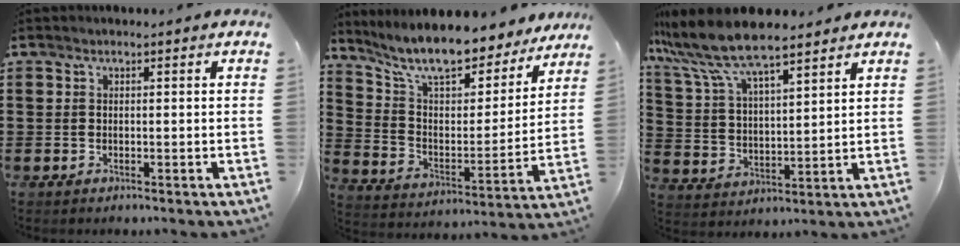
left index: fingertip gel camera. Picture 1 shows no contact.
{"total": 10.6, "force": [9.3, 1.6, 4.8], "torque": [-0.125, -0.058, 0.161]}
{"total": 9.9, "force": [8.3, 1.7, 5.1], "torque": [-0.130, -0.030, 0.145]}